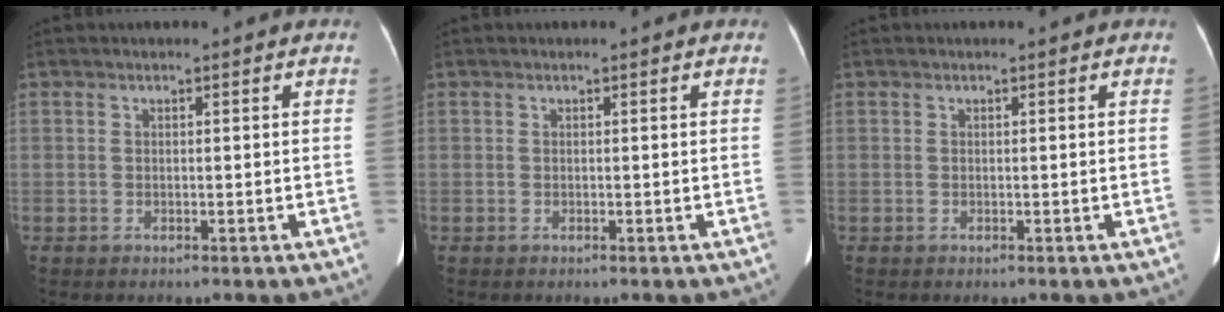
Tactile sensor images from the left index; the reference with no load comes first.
{"total": 0.0}
{"total": 0.0}